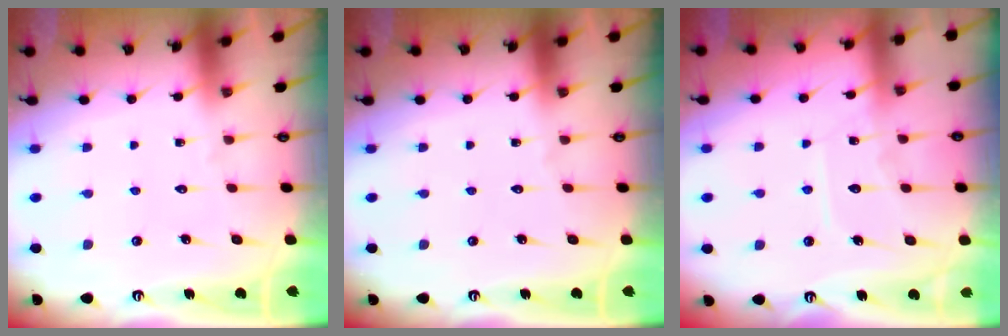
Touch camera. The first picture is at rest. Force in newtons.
{"total": 0.0}
{"total": 8.4, "press": 8.4, "slide": 0.7}